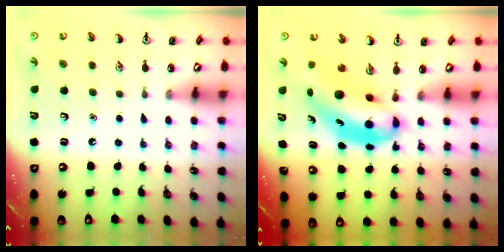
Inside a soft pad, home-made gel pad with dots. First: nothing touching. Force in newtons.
{"total": 7.0, "press": 6.7, "slide": 2.1}